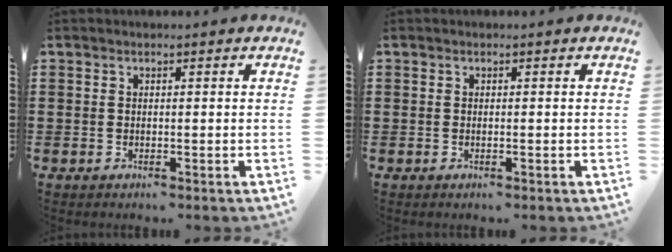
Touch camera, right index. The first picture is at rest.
{"total": 0.0}